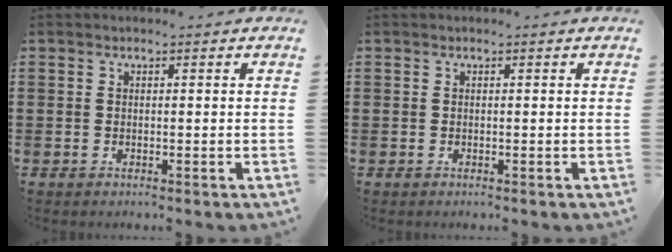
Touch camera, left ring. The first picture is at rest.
{"total": 0.0}